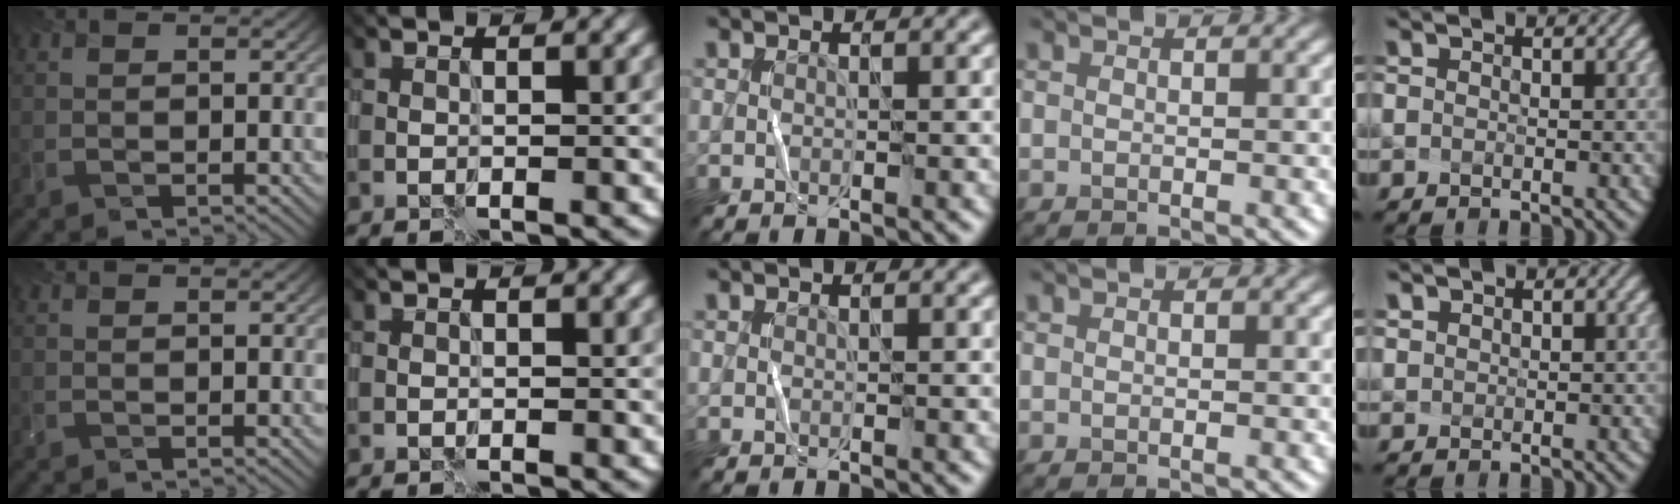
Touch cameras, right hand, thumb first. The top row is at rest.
{"middle": {"total": 0.8, "force": [0.1, -0.4, -0.7], "torque": [0.011, 0.003, 0.001]}, "little": {"total": 1.3, "force": [1.1, 0.7, 0.2], "torque": [0.002, 0.014, 0.012]}}